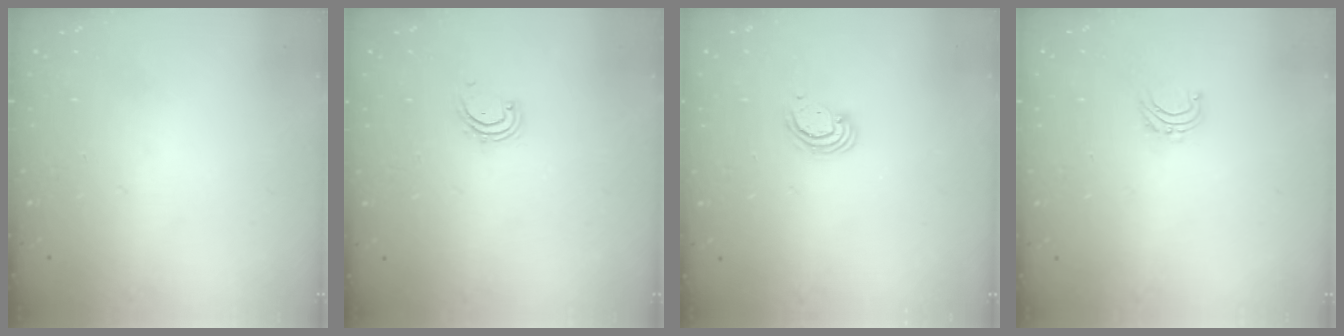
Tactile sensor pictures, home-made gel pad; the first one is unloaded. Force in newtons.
{"total": 2.6, "press": 2.6, "slide": 0.3}
{"total": 2.5, "press": 2.5, "slide": 0.2}
{"total": 4.7, "press": 4.7, "slide": 0.4}